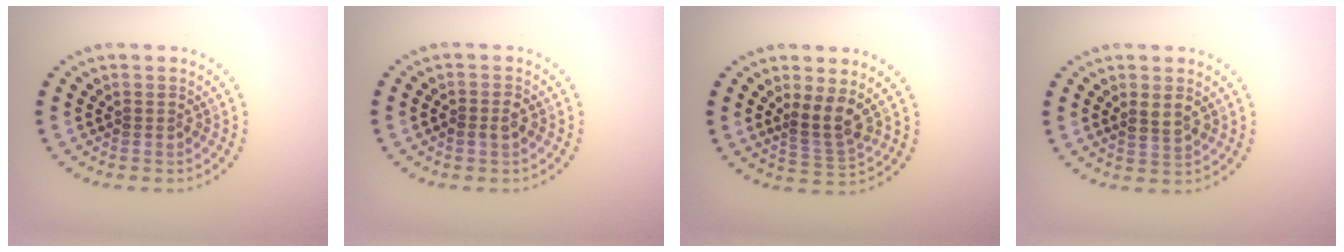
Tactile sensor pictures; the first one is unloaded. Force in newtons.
{"total": 1.4, "press": 1.4, "slide": 0.2}
{"total": 2.9, "press": 2.2, "slide": 1.8}
{"total": 1.7, "press": 1.6, "slide": 0.5}